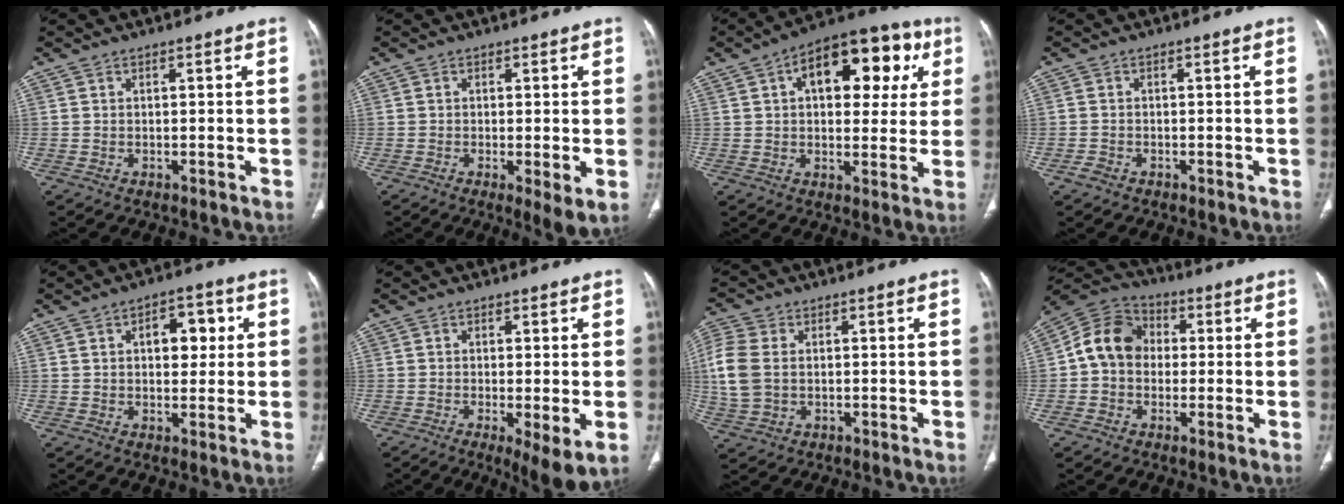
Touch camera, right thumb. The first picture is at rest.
{"total": 4.5, "force": [-1.0, 0.9, 4.3], "torque": [-0.077, -0.017, -0.020]}
{"total": 18.2, "force": [5.9, 10.0, 14.1], "torque": [-0.141, 0.019, 0.075]}
{"total": 1.5, "force": [-1.0, 0.9, 0.5], "torque": [-0.015, 0.005, -0.020]}
{"total": 7.2, "force": [1.8, 4.4, 5.4], "torque": [-0.045, 0.005, 0.024]}
{"total": 6.9, "force": [-1.9, 1.5, 6.4], "torque": [-0.108, -0.021, -0.031]}
{"total": 9.2, "force": [0.2, 6.6, 6.4], "torque": [-0.164, 0.008, 0.005]}
{"total": 10.8, "force": [0.3, 9.0, 6.0], "torque": [-0.093, 0.032, -0.011]}